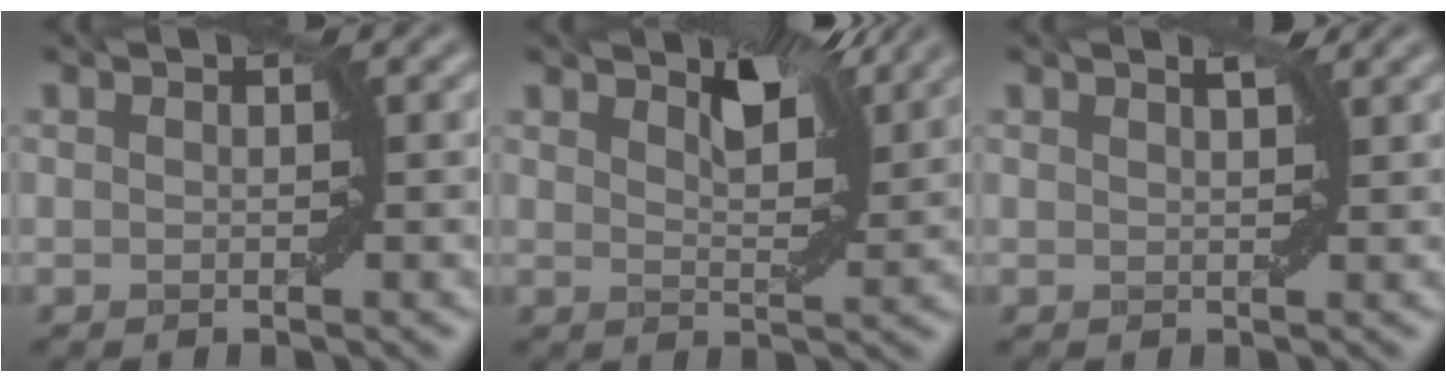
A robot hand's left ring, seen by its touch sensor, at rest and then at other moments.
{"total": 4.4, "force": [3.2, 1.3, 2.7], "torque": [-0.050, 0.001, 0.050]}
{"total": 1.6, "force": [1.3, 0.2, 0.8], "torque": [-0.002, -0.001, 0.012]}